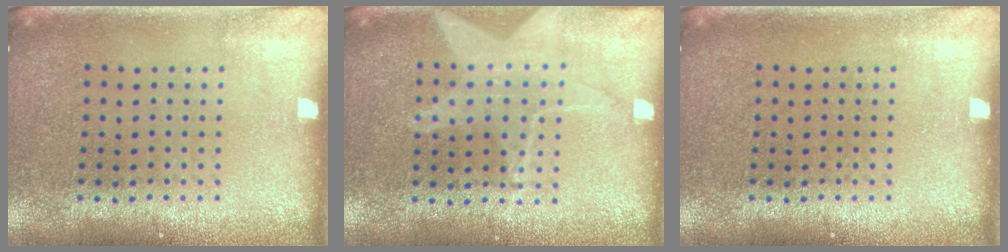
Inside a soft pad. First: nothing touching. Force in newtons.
{"total": 1.4, "press": 1.4, "slide": 0.5}
{"total": 0.0}